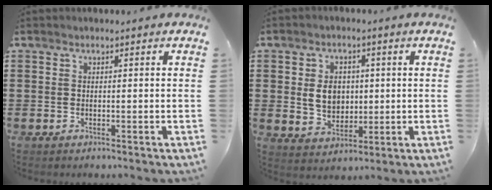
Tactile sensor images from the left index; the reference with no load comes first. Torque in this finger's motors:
{"motor_torque": [1.10, 0.26, 0.33, 0.07]}